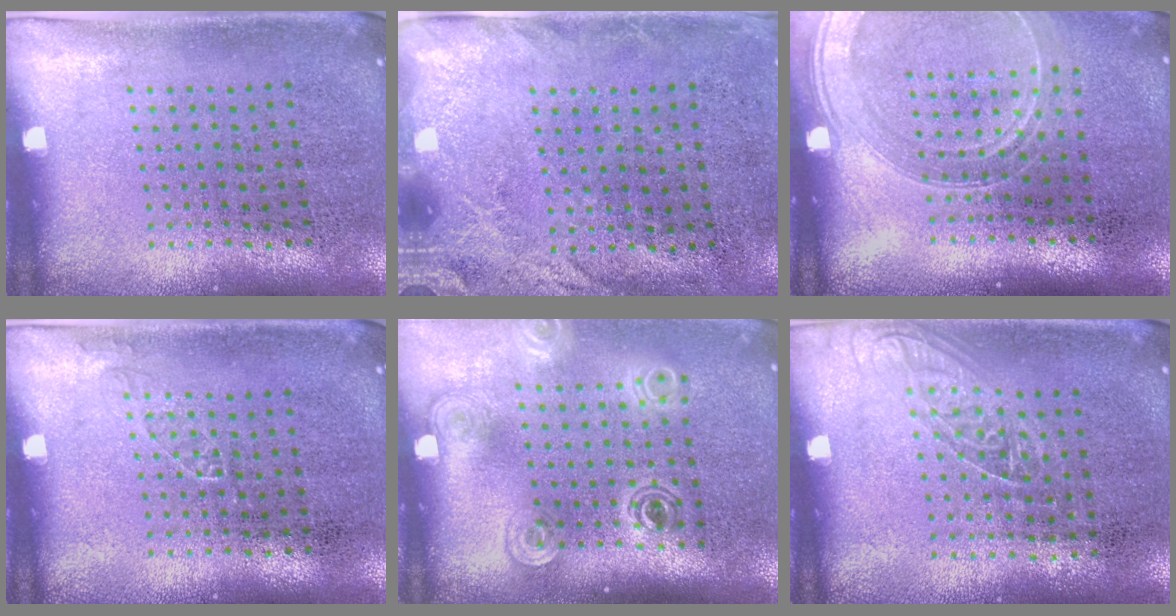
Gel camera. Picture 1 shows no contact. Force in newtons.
{"total": 2.5, "press": 1.9, "slide": 1.6}
{"total": 1.4, "press": 1.3, "slide": 0.5}
{"total": 0.6, "press": 0.6, "slide": 0.0}
{"total": 1.8, "press": 1.4, "slide": 1.2}
{"total": 1.2, "press": 1.1, "slide": 0.5}